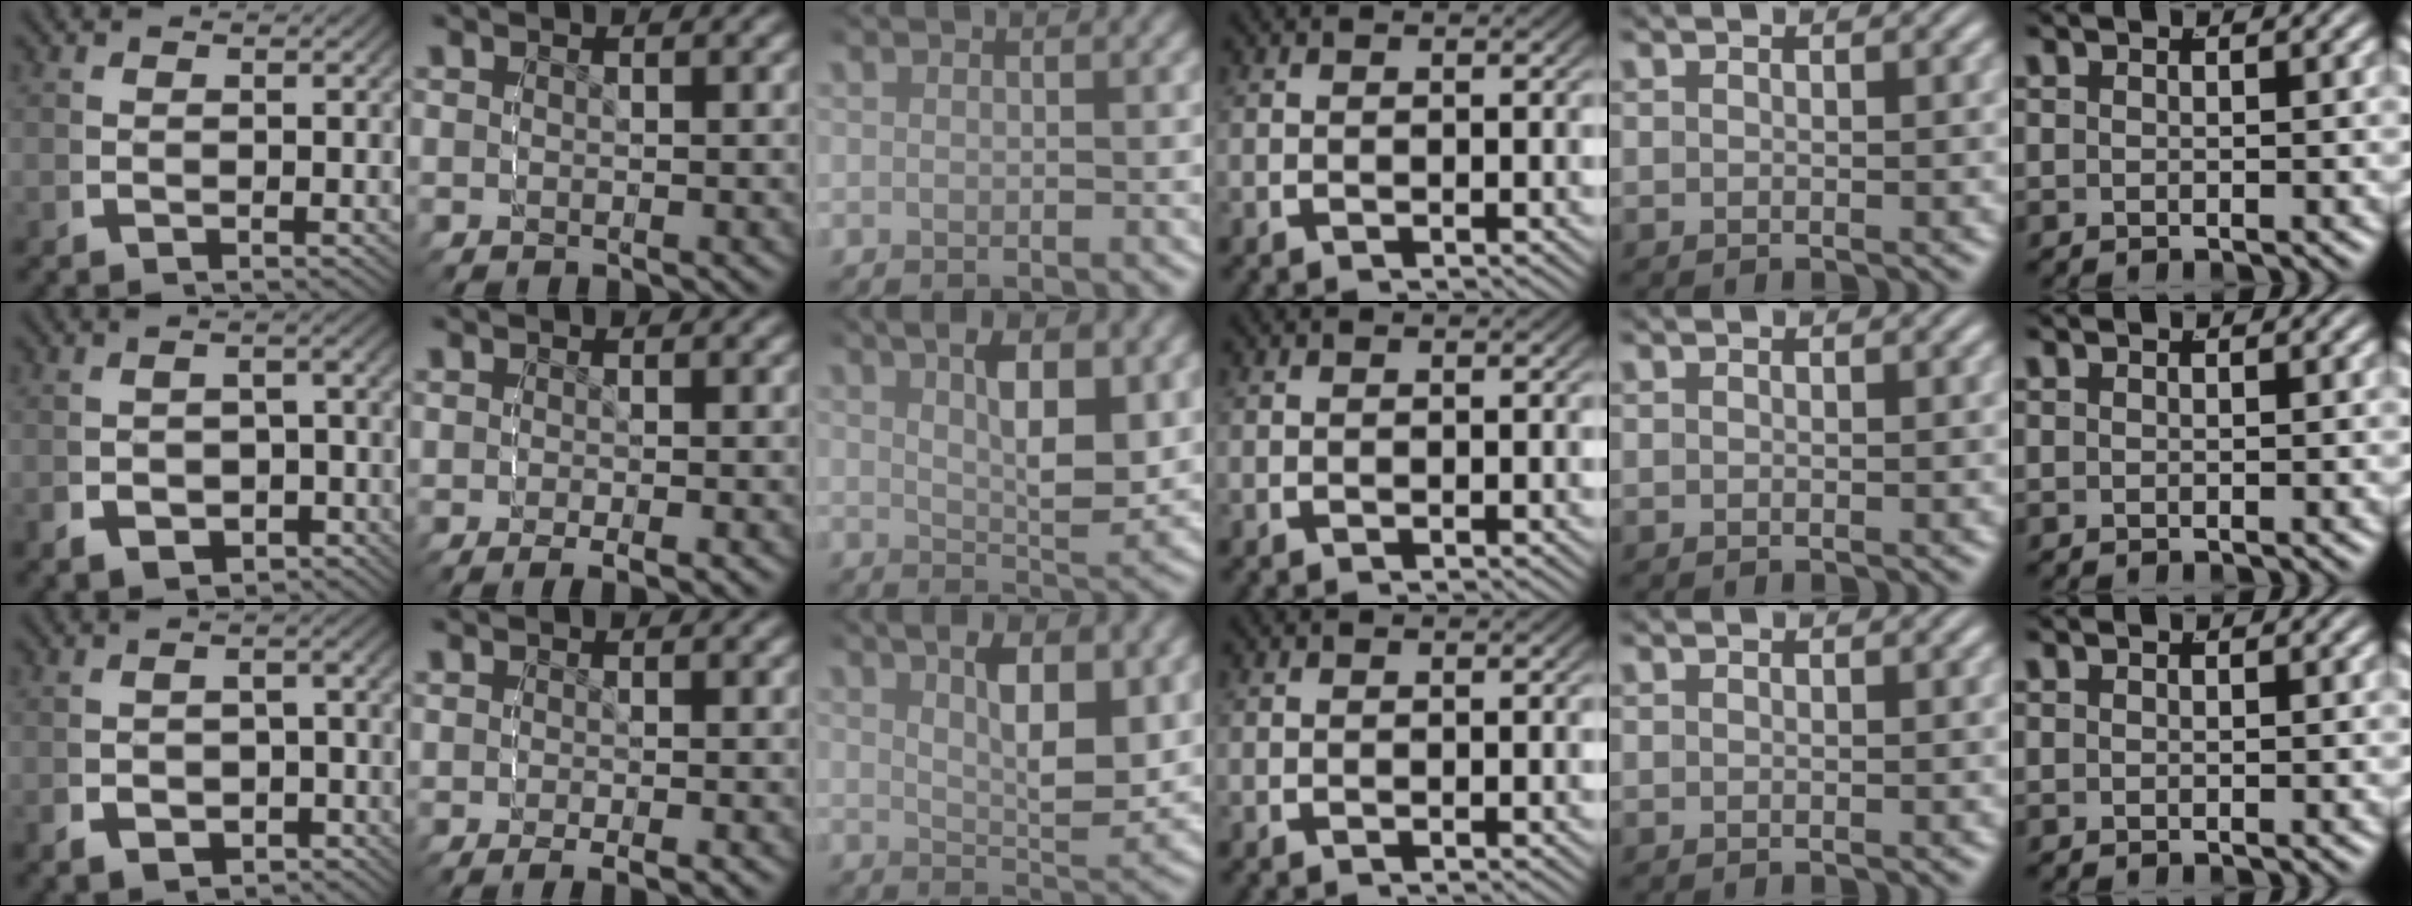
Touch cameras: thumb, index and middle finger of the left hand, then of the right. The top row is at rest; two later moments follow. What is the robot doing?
{"motion": "grasp_and_lifting", "object": "sponge"}